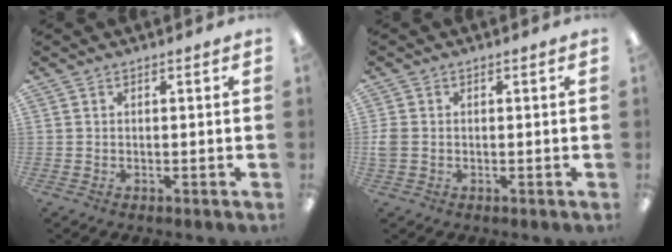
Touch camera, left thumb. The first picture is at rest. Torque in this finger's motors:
{"motor_torque": [-0.27, 0.37, 0.35, -0.37, 0.01]}